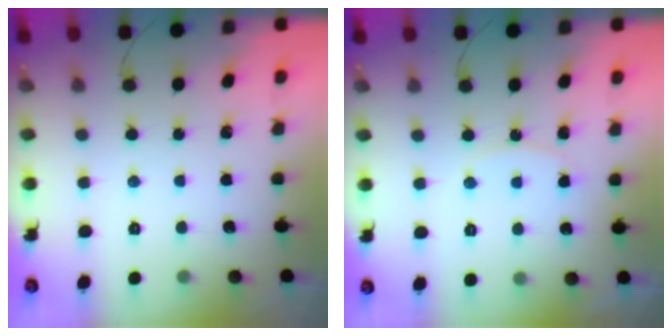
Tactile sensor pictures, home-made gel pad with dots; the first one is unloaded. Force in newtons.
{"total": 5.9, "press": 5.9, "slide": 0.3}